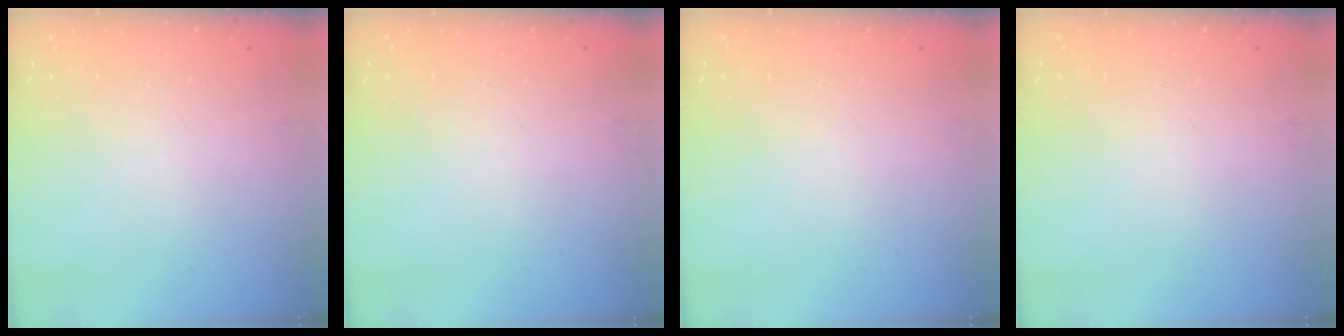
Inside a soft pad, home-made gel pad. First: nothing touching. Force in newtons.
{"total": 0.0}
{"total": 0.0}
{"total": 0.0}